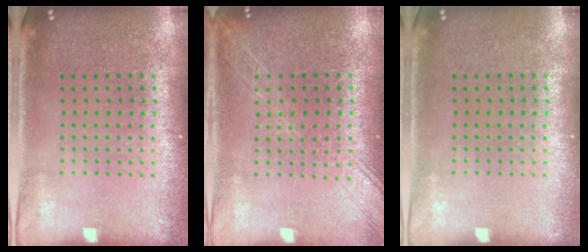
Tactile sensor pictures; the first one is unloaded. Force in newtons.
{"total": 1.8, "press": 1.7, "slide": 0.2}
{"total": 0.0}